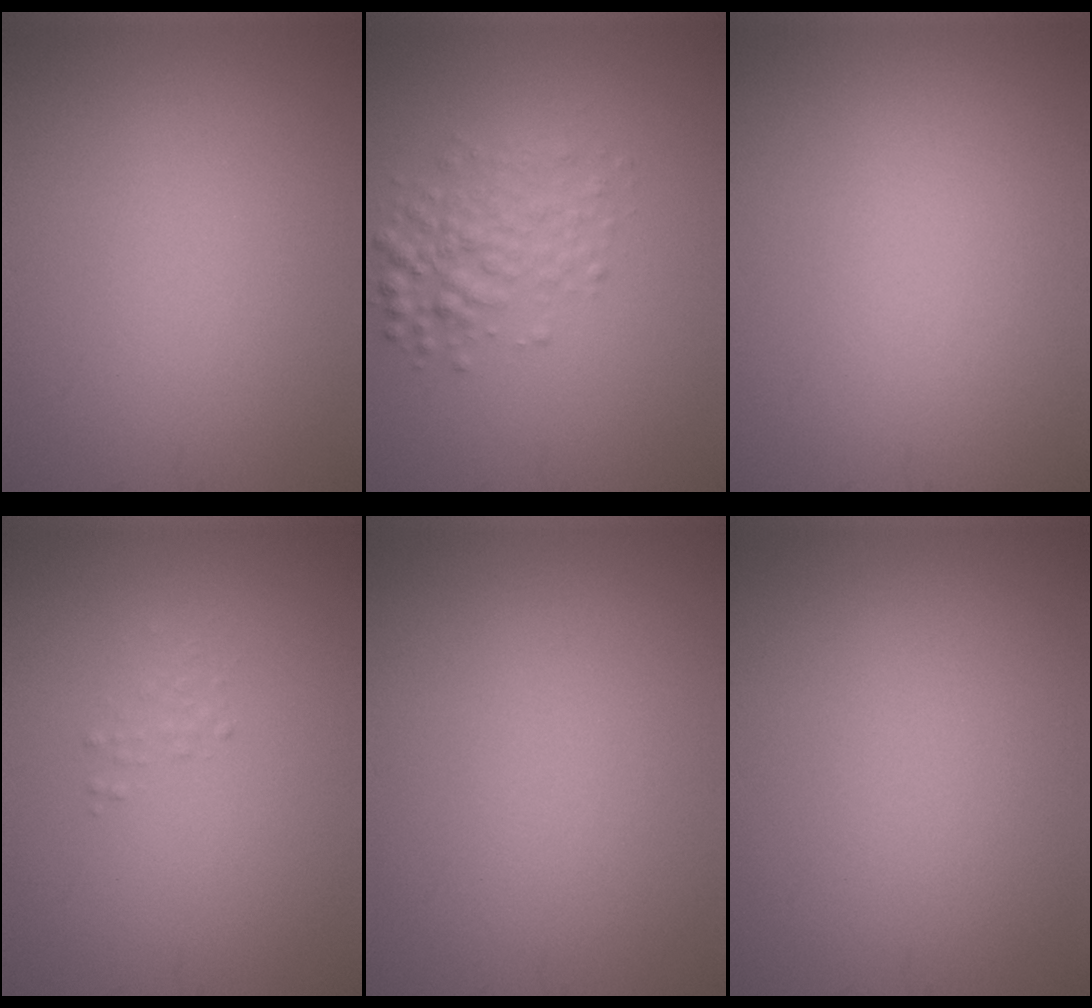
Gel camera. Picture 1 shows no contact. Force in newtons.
{"total": 3.0, "press": 3.0, "slide": 0.1}
{"total": 0.0}
{"total": 0.6, "press": 0.6, "slide": 0.1}
{"total": 0.0}
{"total": 0.0}